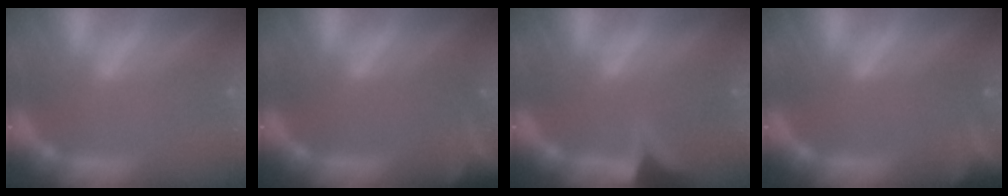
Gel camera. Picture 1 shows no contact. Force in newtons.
{"total": 7.5}
{"total": 5.0}
{"total": 7.0}